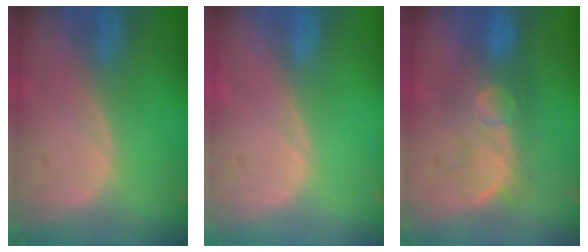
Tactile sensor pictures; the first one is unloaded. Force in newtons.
{"total": 0.0}
{"total": 7.7, "press": 7.5, "slide": 1.3}